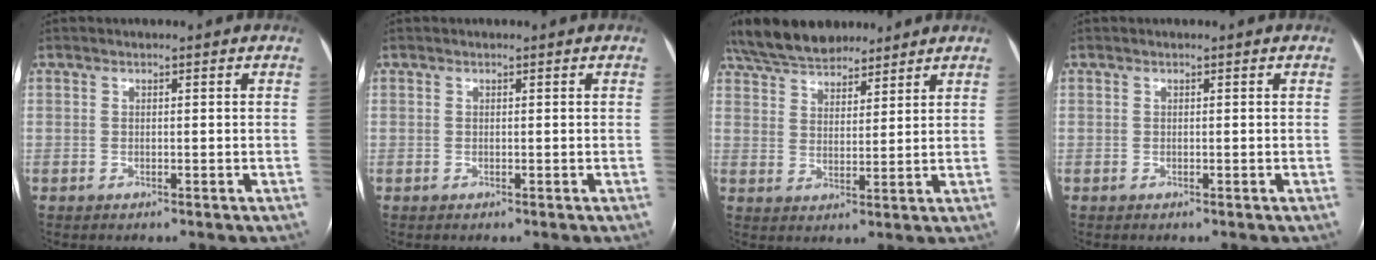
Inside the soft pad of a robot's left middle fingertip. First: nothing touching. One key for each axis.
{"total": 0.0}
{"total": 12.9, "fx": 10.9, "fy": 4.5, "fz": 5.1, "tx": -0.093, "ty": 0.033, "tz": 0.188}
{"total": 0.0}